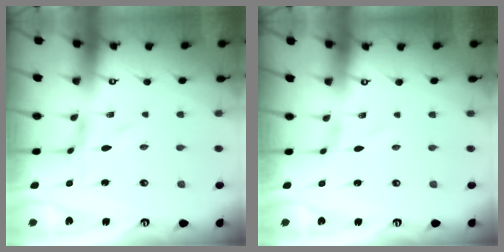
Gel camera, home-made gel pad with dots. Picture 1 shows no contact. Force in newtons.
{"total": 1.4, "press": 1.4, "slide": 0.1}